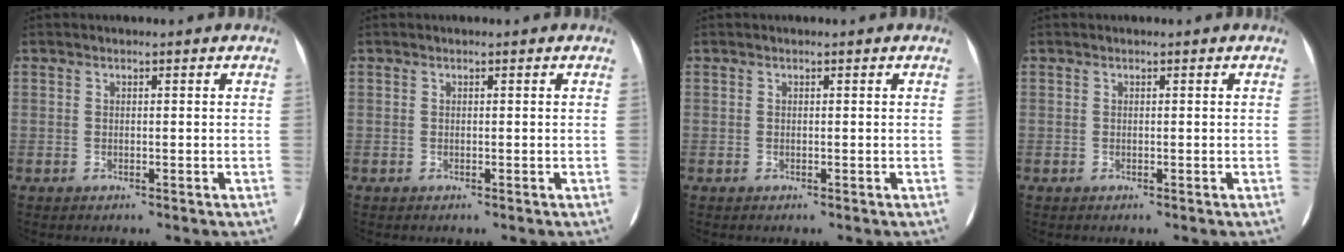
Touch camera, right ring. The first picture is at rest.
{"total": 0.0}
{"total": 0.0}
{"total": 0.0}